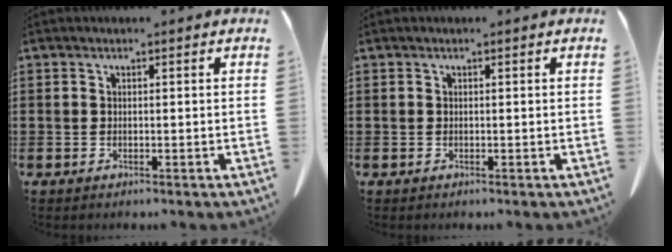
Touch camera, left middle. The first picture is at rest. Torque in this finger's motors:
{"motor_torque": [-0.12, -0.08, 0.05, 0.02]}